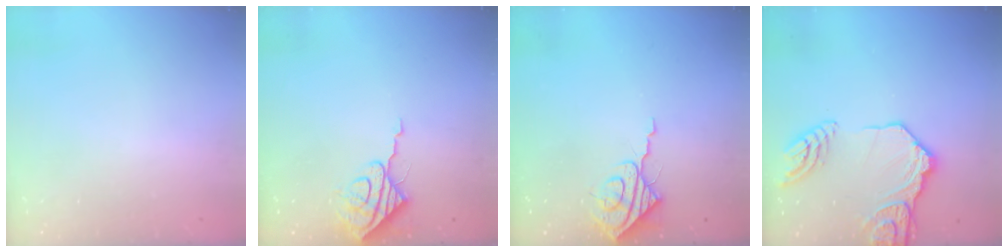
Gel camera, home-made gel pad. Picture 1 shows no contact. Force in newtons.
{"total": 7.9, "press": 7.9, "slide": 0.6}
{"total": 8.5, "press": 8.5, "slide": 0.5}
{"total": 15.8, "press": 15.8, "slide": 0.8}